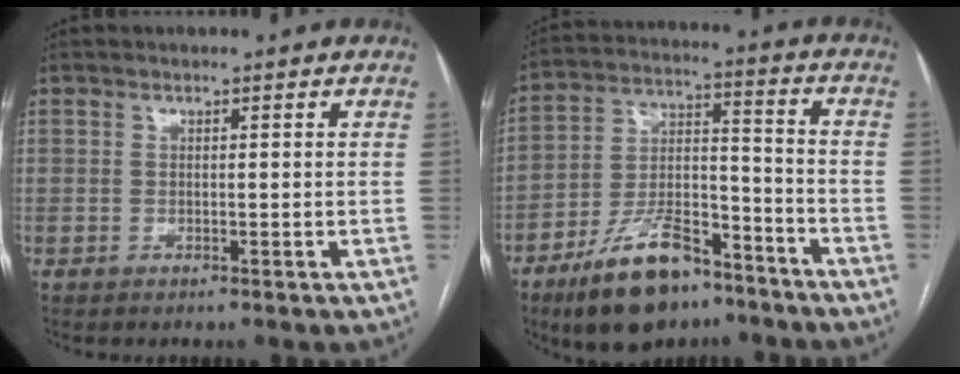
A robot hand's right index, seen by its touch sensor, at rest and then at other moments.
{"total": 15.4, "force": [-10.8, 6.1, 9.2], "torque": [-0.169, 0.015, -0.186]}